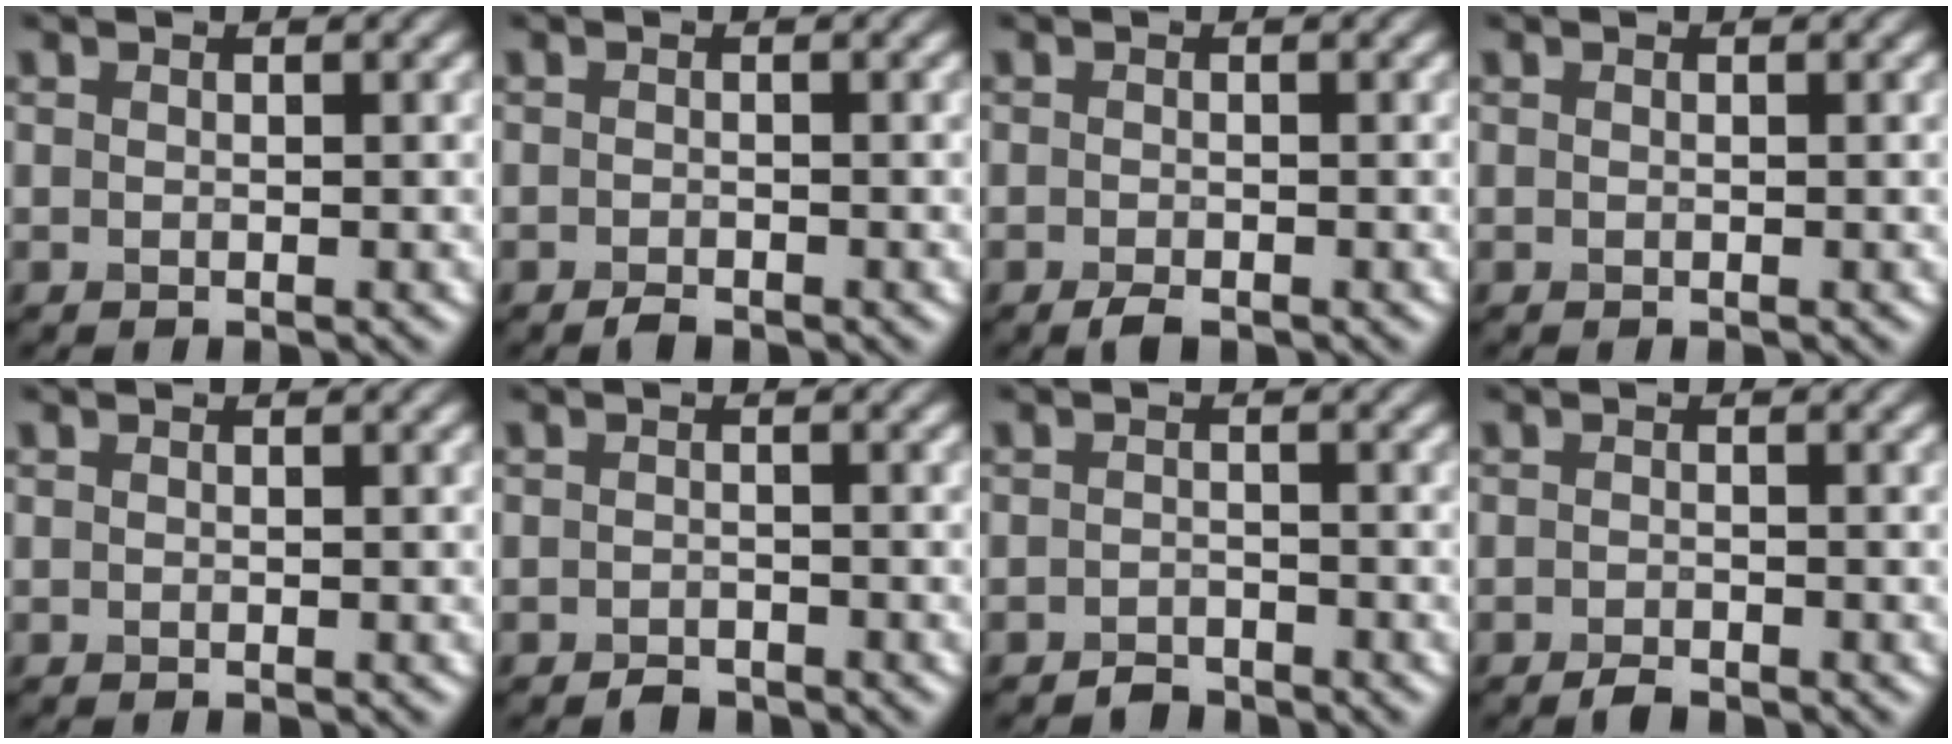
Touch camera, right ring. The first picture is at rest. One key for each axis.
{"total": 1.0, "fx": -0.8, "fy": 0.3, "fz": 0.5, "tx": -0.009, "ty": -0.001, "tz": -0.016}
{"total": 1.4, "fx": -1.0, "fy": 0.4, "fz": 0.8, "tx": -0.017, "ty": -0.003, "tz": -0.019}
{"total": 0.0}
{"total": 0.0}
{"total": 1.3, "fx": -1.1, "fy": 0.6, "fz": 0.3, "tx": -0.003, "ty": 0.001, "tz": -0.021}
{"total": 1.4, "fx": -1.3, "fy": 0.5, "fz": 0.2, "tx": -0.001, "ty": 0.004, "tz": -0.025}
{"total": 1.1, "fx": -0.9, "fy": 0.3, "fz": 0.5, "tx": -0.011, "ty": -0.001, "tz": -0.020}